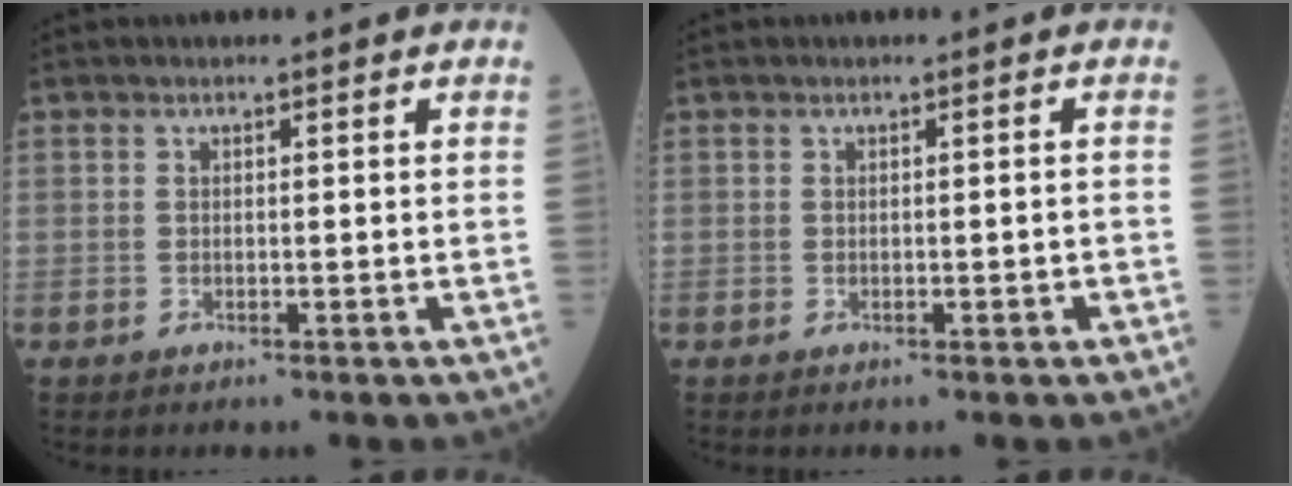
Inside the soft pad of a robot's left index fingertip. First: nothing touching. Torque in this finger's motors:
{"motor_torque": [-0.29, 0.19, -0.02, -0.01]}